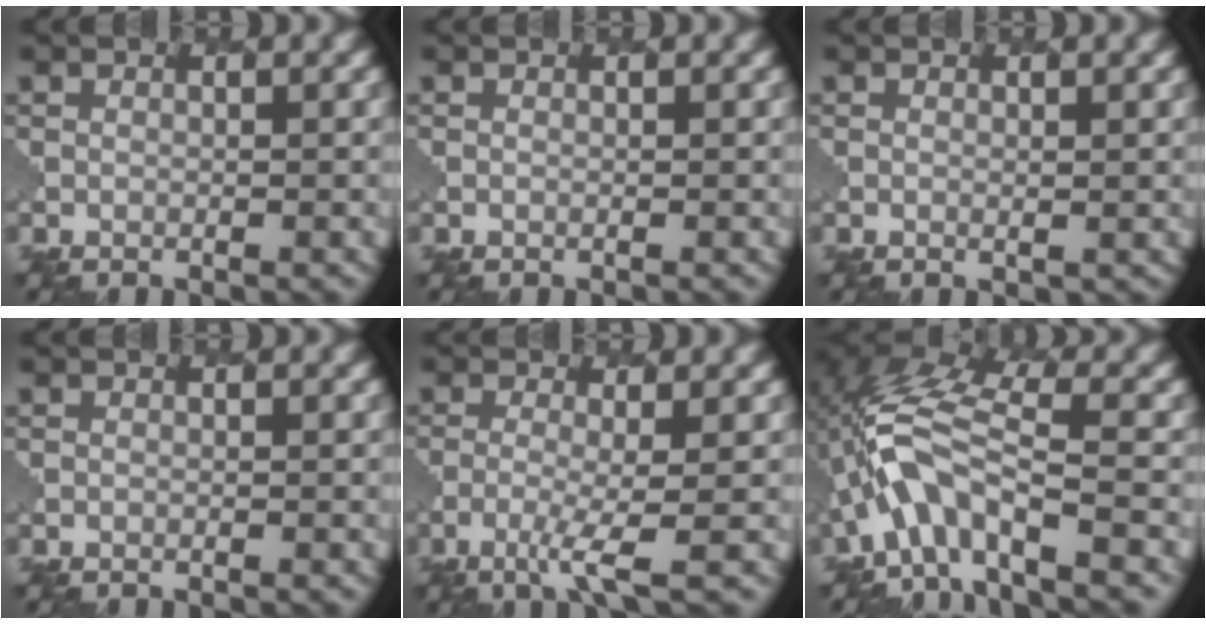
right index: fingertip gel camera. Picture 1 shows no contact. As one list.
[{"total": 0.0}, {"total": 0.6, "force": [0.3, 0.3, 0.5], "torque": [-0.008, -0.007, 0.006]}, {"total": 0.7, "force": [-0.7, 0.2, 0.1], "torque": [0.010, -0.003, -0.012]}, {"total": 3.1, "force": [-1.1, 0.6, 2.8], "torque": [-0.056, -0.006, -0.033]}, {"total": 6.6, "force": [-2.1, 2.5, 5.7], "torque": [-0.118, 0.014, -0.049]}]